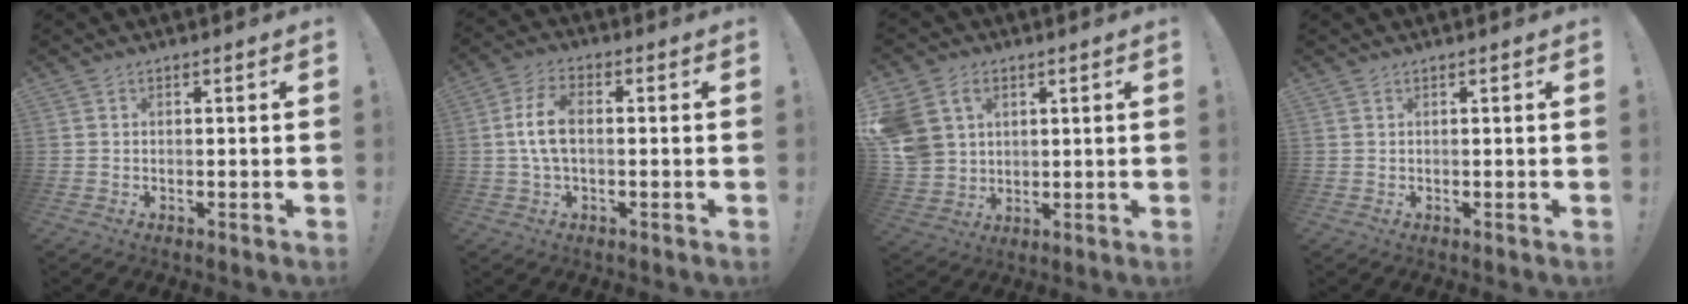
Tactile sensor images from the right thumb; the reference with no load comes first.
{"total": 8.4, "force": [0.4, 4.5, 7.1], "torque": [-0.139, 0.004, 0.010]}
{"total": 11.7, "force": [4.8, 9.2, 5.3], "torque": [-0.113, -0.021, 0.101]}
{"total": 0.0}